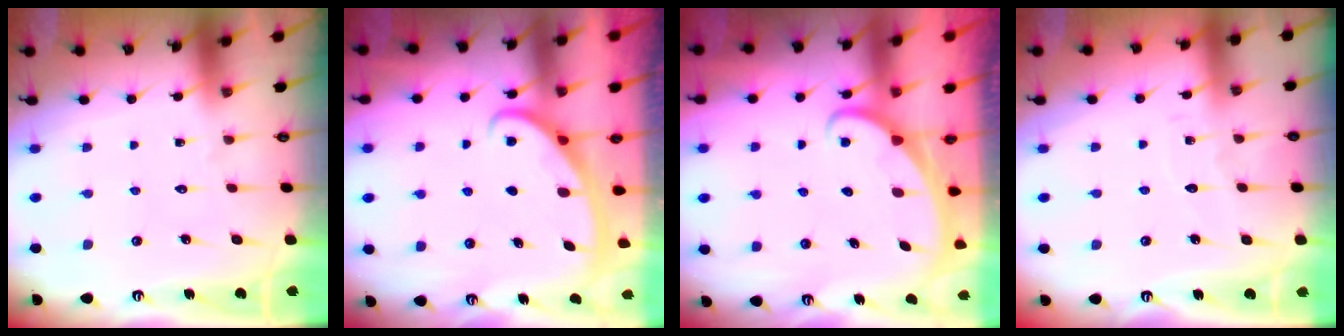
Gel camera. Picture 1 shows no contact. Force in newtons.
{"total": 2.8, "press": 2.8, "slide": 0.4}
{"total": 1.9, "press": 1.9, "slide": 0.1}
{"total": 2.2, "press": 2.2, "slide": 0.2}